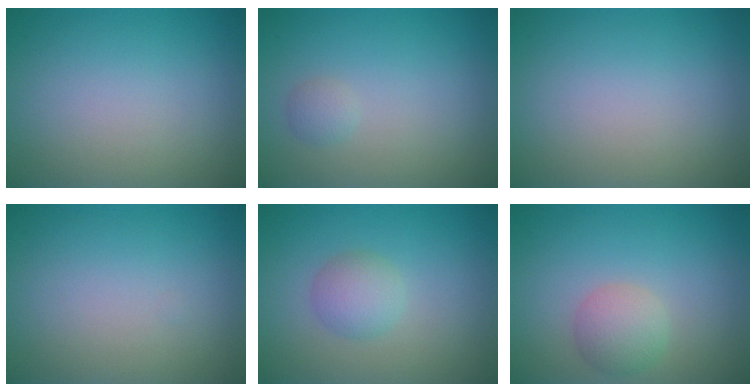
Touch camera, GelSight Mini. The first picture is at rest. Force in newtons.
{"total": 0.9, "press": 0.9, "slide": 0.0}
{"total": 0.0}
{"total": 0.0}
{"total": 2.3, "press": 2.3, "slide": 0.1}
{"total": 2.7, "press": 2.6, "slide": 0.2}